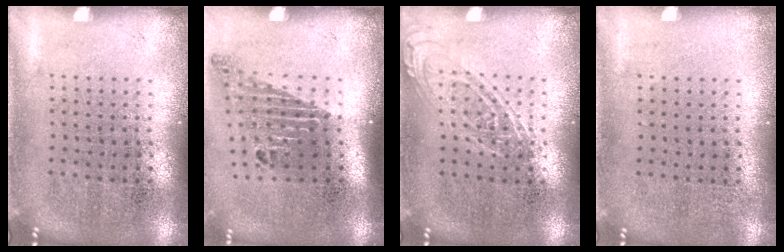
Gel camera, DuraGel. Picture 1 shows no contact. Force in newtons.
{"total": 1.8, "press": 1.2, "slide": 1.3}
{"total": 1.0, "press": 1.0, "slide": 0.1}
{"total": 0.0}